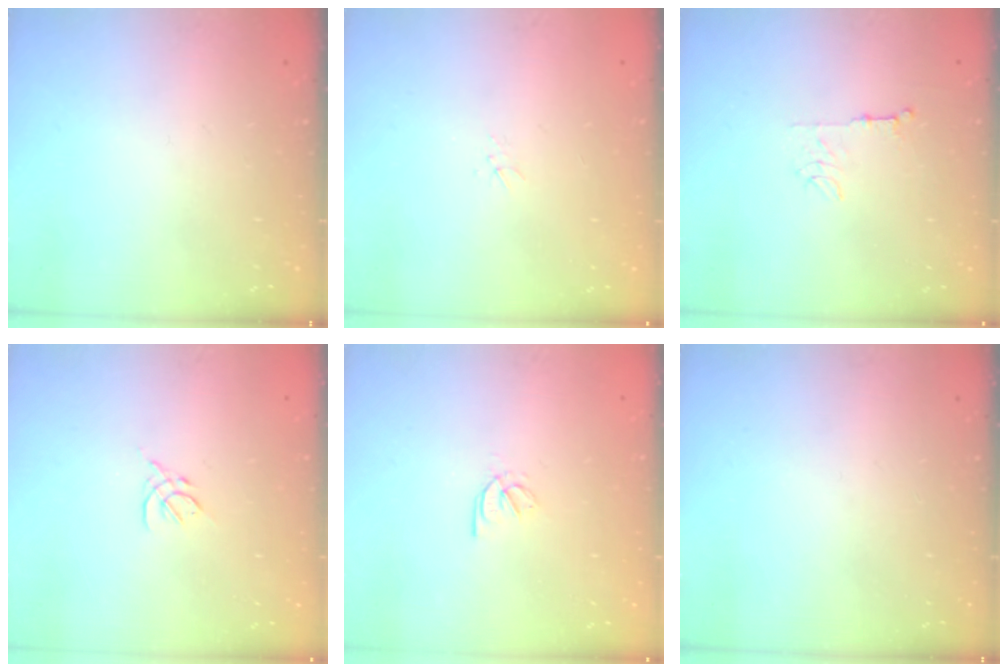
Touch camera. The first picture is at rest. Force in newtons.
{"total": 1.5, "press": 1.5, "slide": 0.2}
{"total": 5.8, "press": 5.8, "slide": 0.5}
{"total": 2.6, "press": 2.5, "slide": 0.7}
{"total": 2.2, "press": 2.2, "slide": 0.5}
{"total": 0.0}